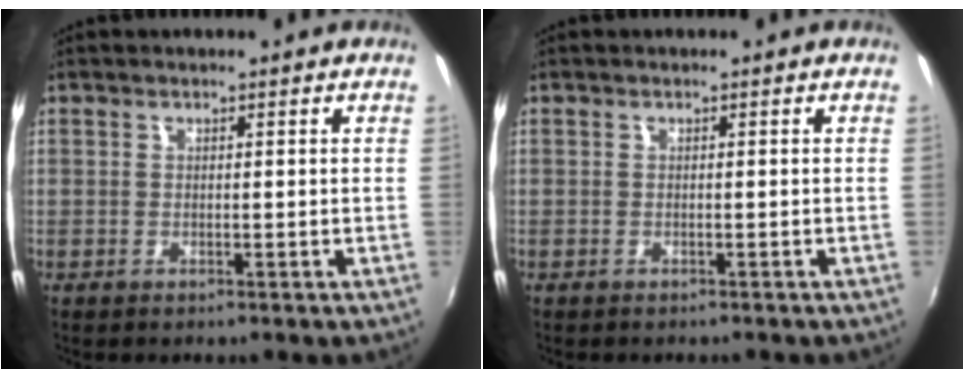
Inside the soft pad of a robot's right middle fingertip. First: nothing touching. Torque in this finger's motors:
{"motor_torque": [0.38, -0.65, 0.12, 0.06]}